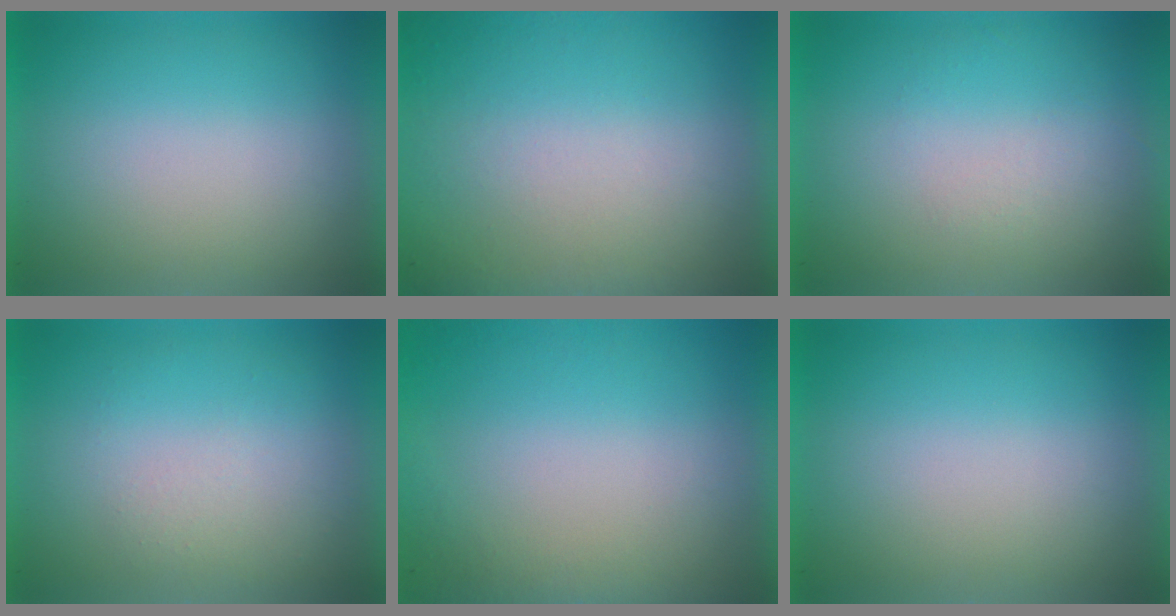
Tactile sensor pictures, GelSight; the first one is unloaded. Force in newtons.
{"total": 6.0}
{"total": 1.2}
{"total": 1.1}
{"total": 4.9}
{"total": 0.0}